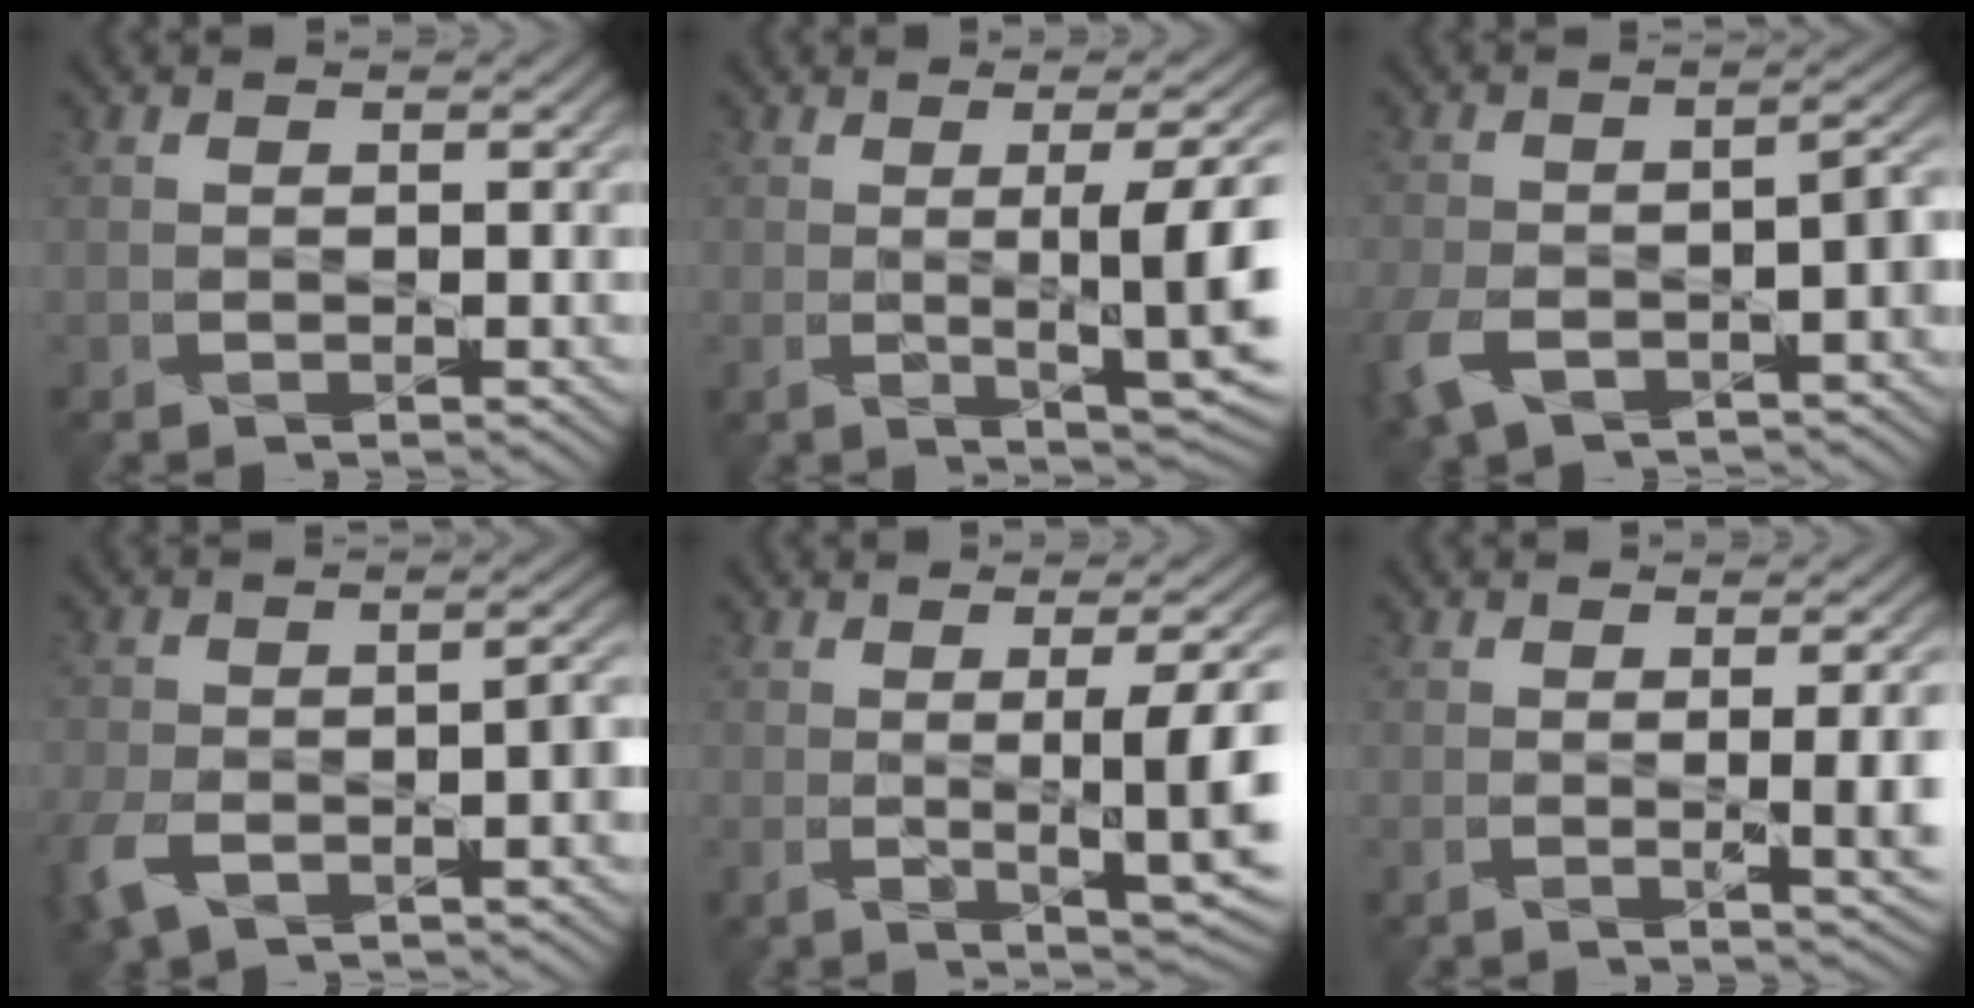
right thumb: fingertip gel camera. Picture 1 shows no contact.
{"total": 8.5, "force": [-0.6, 1.6, 8.3], "torque": [-0.125, 0.003, -0.003]}
{"total": 9.2, "force": [-5.2, 4.5, 6.1], "torque": [-0.127, -0.023, -0.087]}
{"total": 7.3, "force": [-4.5, 3.3, 4.8], "torque": [-0.100, -0.011, -0.083]}
{"total": 7.5, "force": [-0.7, 1.4, 7.4], "torque": [-0.115, -0.003, -0.005]}
{"total": 4.4, "force": [-0.6, 0.9, 4.3], "torque": [-0.063, -0.007, -0.002]}